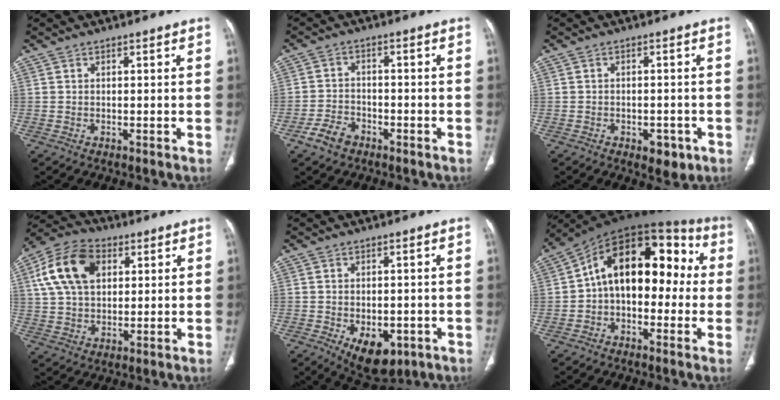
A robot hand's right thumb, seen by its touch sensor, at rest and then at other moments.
{"total": 4.9, "force": [-3.1, 3.1, 2.2], "torque": [-0.041, 0.021, -0.054]}
{"total": 4.5, "force": [-2.1, 2.6, 3.0], "torque": [-0.024, 0.008, -0.020]}
{"total": 14.6, "force": [4.5, 9.6, 10.0], "torque": [-0.177, 0.010, 0.081]}
{"total": 9.3, "force": [-3.6, 5.5, 6.6], "torque": [-0.079, 0.003, -0.038]}
{"total": 17.5, "force": [0.2, 10.9, 13.7], "torque": [-0.164, 0.065, -0.012]}